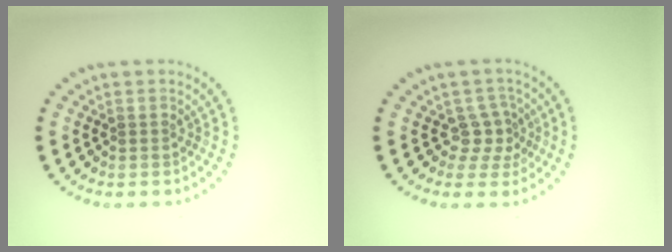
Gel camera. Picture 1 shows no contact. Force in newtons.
{"total": 2.2, "press": 1.5, "slide": 1.7}